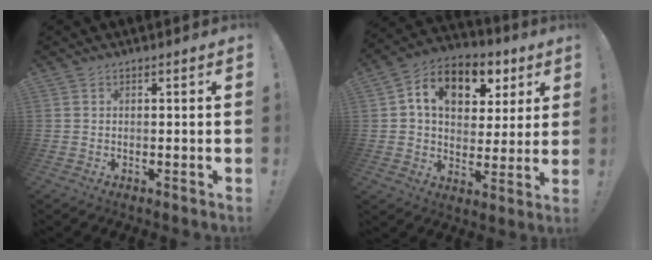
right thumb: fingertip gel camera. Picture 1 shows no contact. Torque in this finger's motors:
{"motor_torque": [1.30, 1.35, 0.31, 0.06, 0.33]}